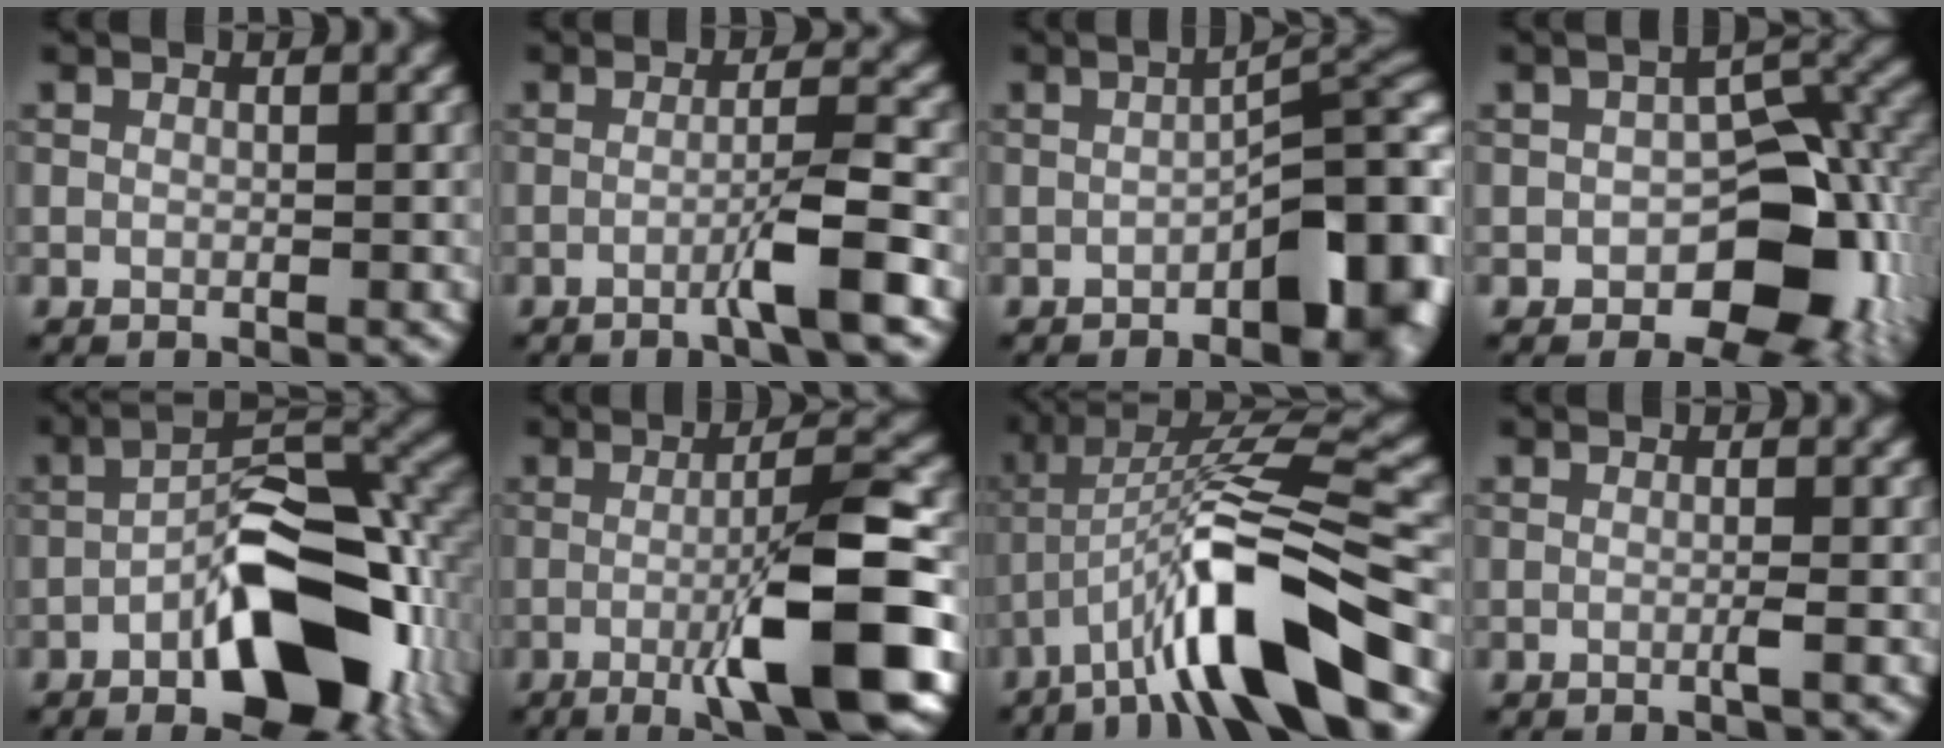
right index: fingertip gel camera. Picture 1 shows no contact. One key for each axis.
{"total": 3.7, "fx": -1.4, "fy": 0.1, "fz": 3.4, "tx": -0.050, "ty": 0.011, "tz": -0.037}
{"total": 8.8, "fx": -2.7, "fy": 3.2, "fz": 7.7, "tx": -0.079, "ty": 0.009, "tz": -0.039}
{"total": 9.6, "fx": -3.0, "fy": 5.7, "fz": 7.2, "tx": -0.081, "ty": -0.005, "tz": -0.042}
{"total": 12.2, "fx": -4.6, "fy": 5.4, "fz": 9.9, "tx": -0.142, "ty": 0.008, "tz": -0.080}
{"total": 10.8, "fx": -2.9, "fy": 2.0, "fz": 10.2, "tx": -0.138, "ty": 0.007, "tz": -0.054}
{"total": 10.9, "fx": -5.4, "fy": 1.9, "fz": 9.2, "tx": -0.161, "ty": 0.017, "tz": -0.097}
{"total": 0.7, "fx": -0.2, "fy": 0.0, "fz": 0.7, "tx": -0.014, "ty": -0.002, "tz": -0.008}